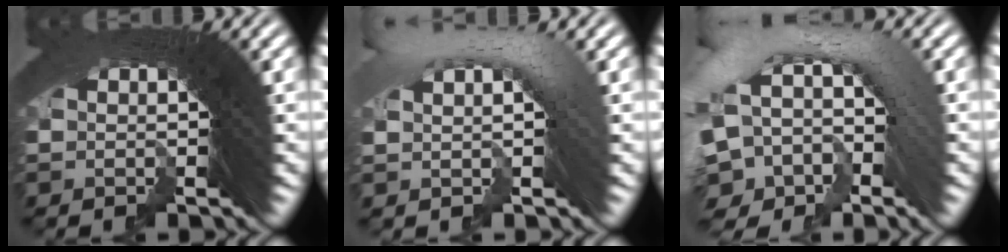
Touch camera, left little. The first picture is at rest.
{"total": 2.8, "force": [1.6, 0.3, 2.3], "torque": [-0.028, 0.028, 0.025]}
{"total": 8.9, "force": [-1.0, 6.8, 5.8], "torque": [-0.118, 0.011, -0.033]}